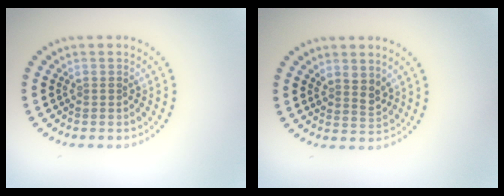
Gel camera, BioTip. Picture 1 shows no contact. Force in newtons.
{"total": 1.9, "press": 1.6, "slide": 1.1}